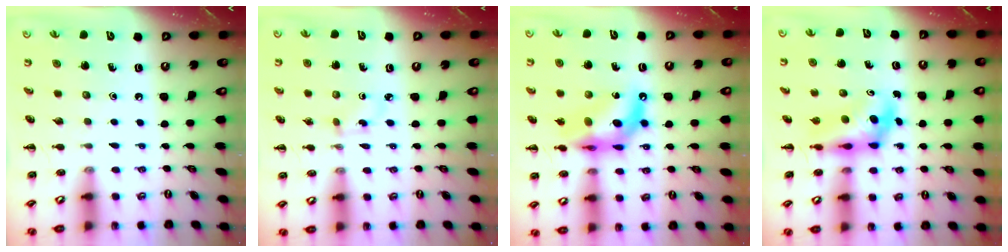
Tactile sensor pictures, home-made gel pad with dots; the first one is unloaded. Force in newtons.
{"total": 2.9, "press": 2.7, "slide": 1.1}
{"total": 13.6, "press": 13.0, "slide": 3.7}
{"total": 5.6, "press": 5.3, "slide": 1.6}